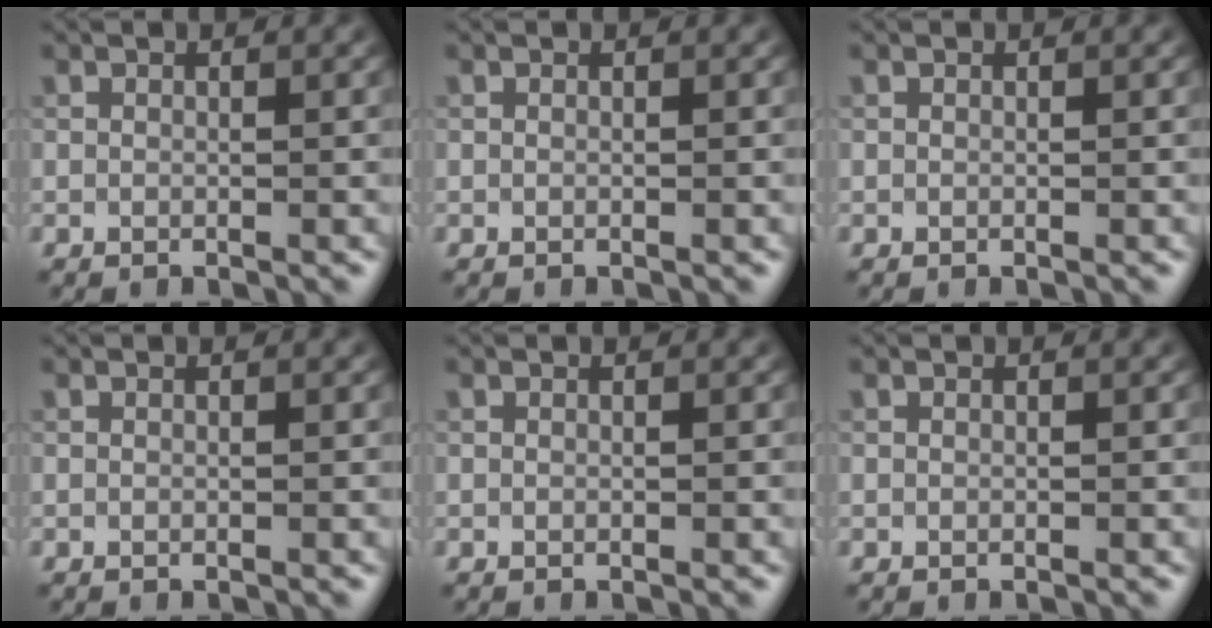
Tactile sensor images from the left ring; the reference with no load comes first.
{"total": 0.0}
{"total": 0.0}
{"total": 0.0}
{"total": 0.0}
{"total": 0.0}